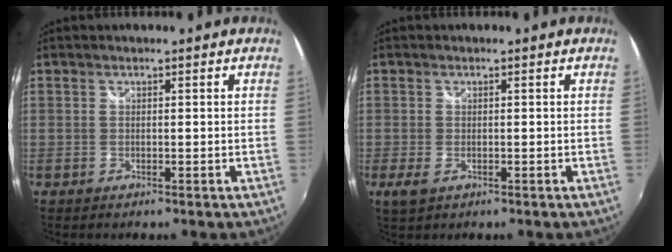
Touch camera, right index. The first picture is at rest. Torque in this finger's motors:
{"motor_torque": [0.36, -0.03, 0.20, 0.03]}